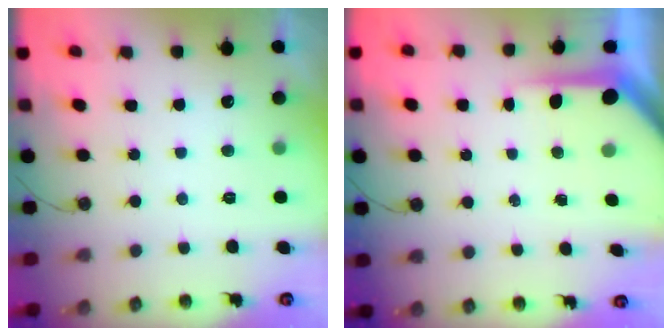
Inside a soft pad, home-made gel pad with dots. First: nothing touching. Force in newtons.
{"total": 6.1, "press": 6.1, "slide": 0.6}